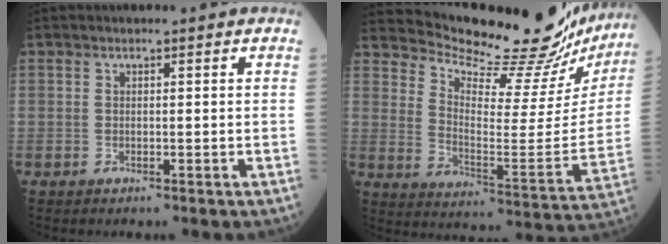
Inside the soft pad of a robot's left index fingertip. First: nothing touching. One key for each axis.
{"total": 24.2, "fx": 23.0, "fy": 3.1, "fz": 7.0, "tx": -0.118, "ty": -0.097, "tz": 0.296}